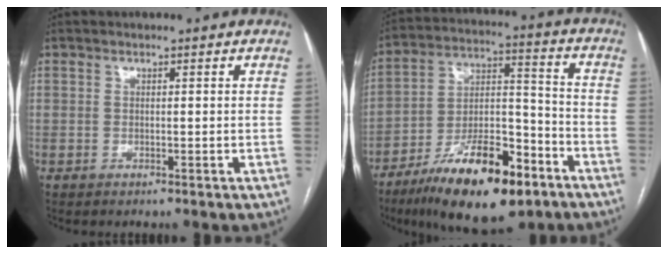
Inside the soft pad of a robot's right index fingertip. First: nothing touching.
{"total": 19.2, "force": [-11.9, 5.7, 14.0], "torque": [-0.235, 0.004, -0.200]}